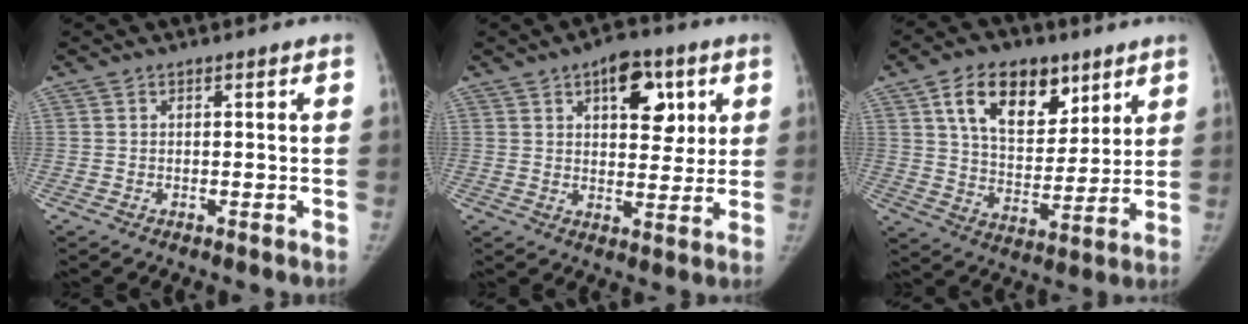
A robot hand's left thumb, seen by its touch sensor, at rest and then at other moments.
{"total": 10.9, "force": [4.5, 6.2, 7.8], "torque": [-0.067, -0.012, 0.061]}
{"total": 16.5, "force": [8.3, 10.1, 10.0], "torque": [-0.121, -0.035, 0.147]}